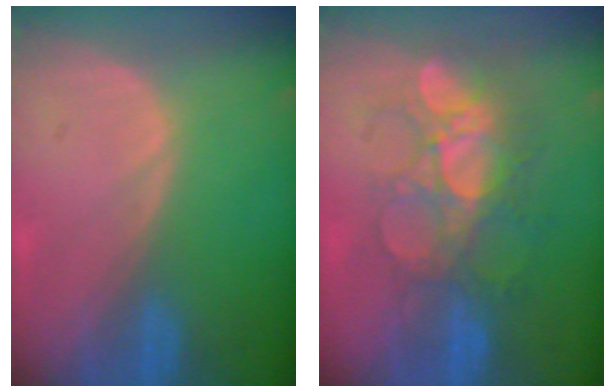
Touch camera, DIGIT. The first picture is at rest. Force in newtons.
{"total": 9.1, "press": 8.6, "slide": 3.1}